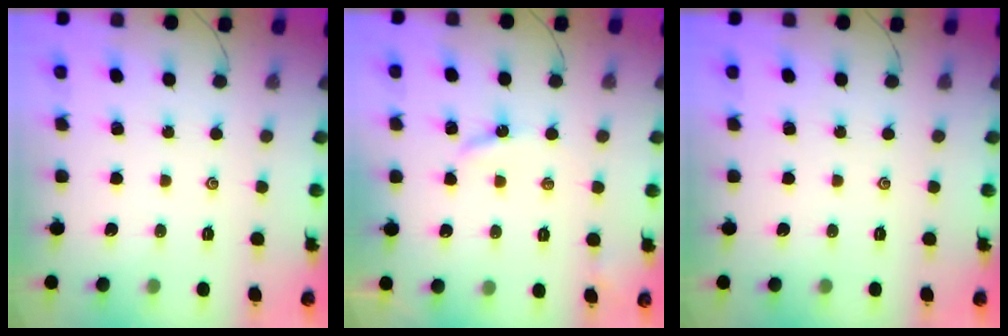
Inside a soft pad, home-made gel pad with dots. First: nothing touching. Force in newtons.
{"total": 3.5, "press": 3.5, "slide": 0.4}
{"total": 0.0}